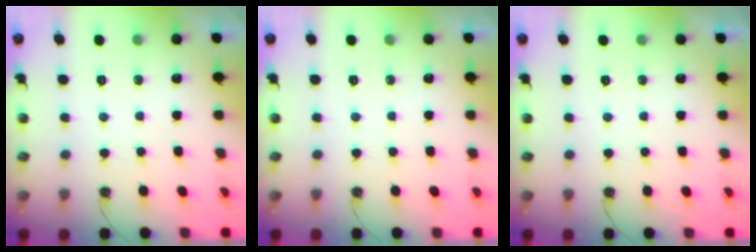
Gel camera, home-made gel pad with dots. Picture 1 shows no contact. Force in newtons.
{"total": 0.0}
{"total": 0.0}